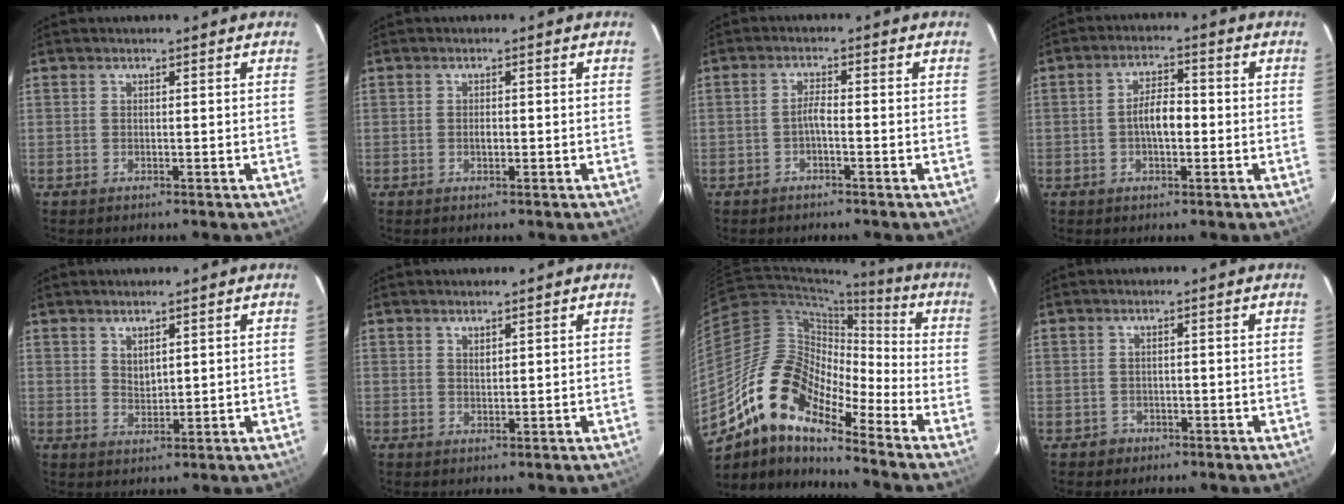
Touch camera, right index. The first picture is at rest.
{"total": 1.1, "force": [-0.3, 0.7, 0.9], "torque": [-0.015, 0.000, -0.005]}
{"total": 1.8, "force": [-1.1, 0.2, 1.4], "torque": [-0.030, 0.006, -0.021]}
{"total": 5.1, "force": [-0.8, 2.3, 4.5], "torque": [-0.082, 0.011, -0.012]}
{"total": 2.5, "force": [1.8, 1.3, 1.3], "torque": [-0.020, -0.003, 0.033]}
{"total": 1.2, "force": [1.0, 0.5, 0.5], "torque": [-0.007, 0.001, 0.019]}
{"total": 15.2, "force": [-10.9, 5.3, 9.2], "torque": [-0.146, 0.003, -0.223]}
{"total": 2.0, "force": [-0.8, 1.9, 0.0], "torque": [-0.002, 0.005, -0.008]}